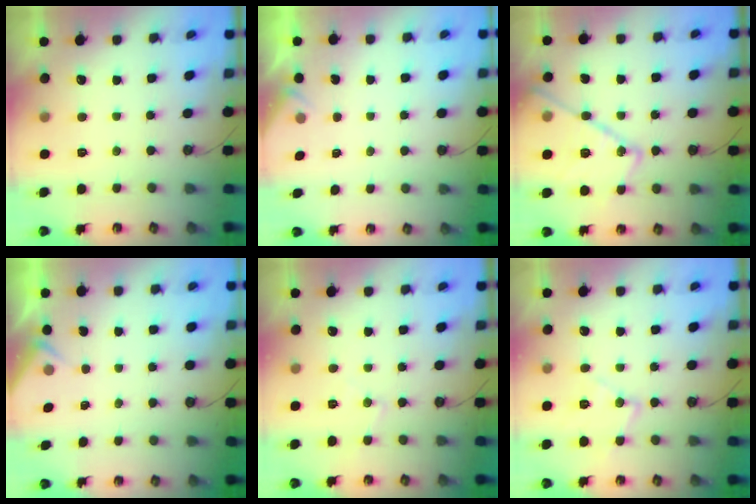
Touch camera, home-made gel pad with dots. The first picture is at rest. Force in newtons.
{"total": 1.8, "press": 1.8, "slide": 0.4}
{"total": 17.5, "press": 17.4, "slide": 1.6}
{"total": 3.0, "press": 3.0, "slide": 0.5}
{"total": 5.6, "press": 5.6, "slide": 0.4}
{"total": 11.2, "press": 11.2, "slide": 0.7}